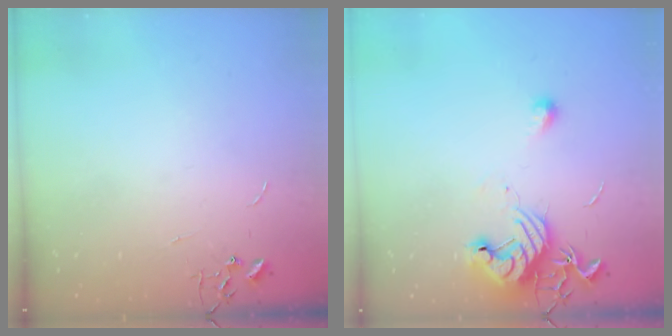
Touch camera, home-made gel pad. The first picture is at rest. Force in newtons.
{"total": 12.8, "press": 12.7, "slide": 0.7}